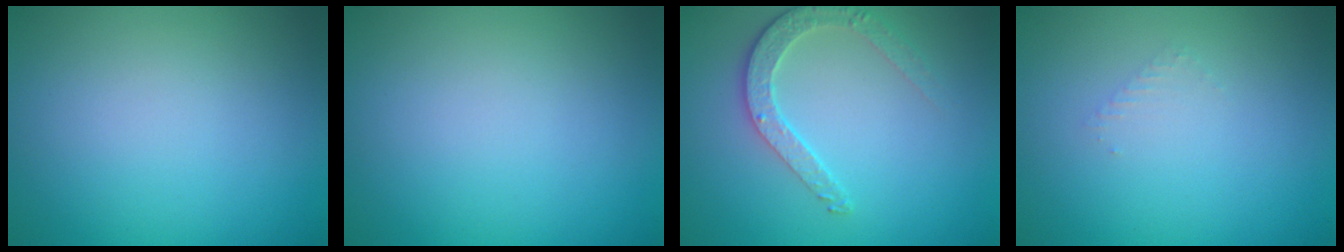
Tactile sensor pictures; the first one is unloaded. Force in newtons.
{"total": 0.0}
{"total": 2.8, "press": 2.5, "slide": 1.2}
{"total": 0.8, "press": 0.8, "slide": 0.3}